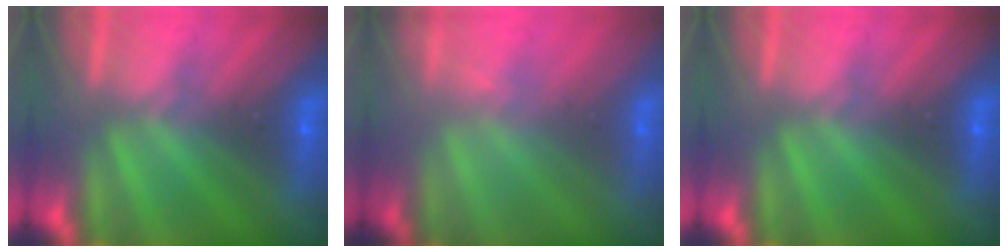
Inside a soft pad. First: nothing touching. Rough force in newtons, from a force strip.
{"total": 1.5}
{"total": 0.0}